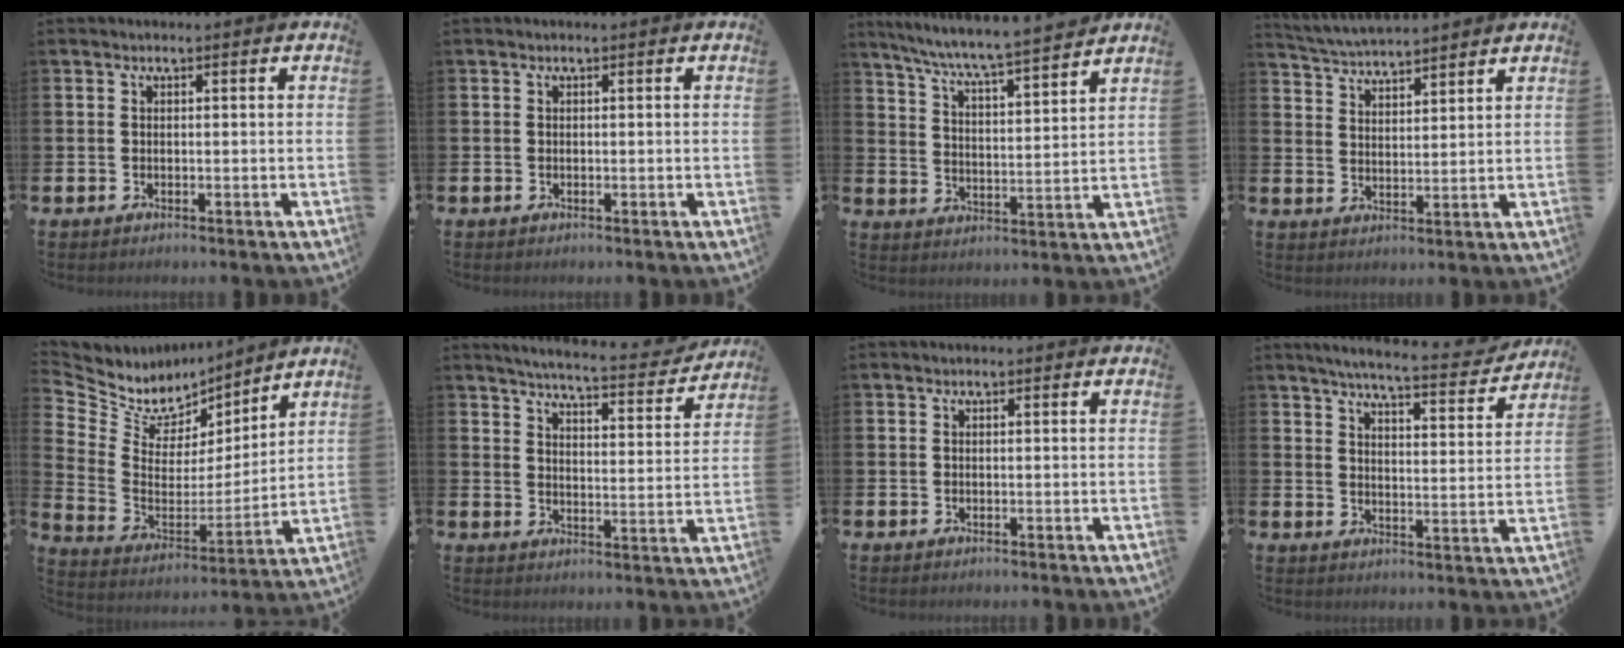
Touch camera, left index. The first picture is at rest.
{"total": 0.0}
{"total": 7.1, "force": [6.7, -0.2, 2.2], "torque": [-0.071, -0.052, 0.116]}
{"total": 4.5, "force": [4.5, 0.2, 0.1], "torque": [-0.027, -0.027, 0.081]}
{"total": 7.4, "force": [6.4, 3.8, 0.2], "torque": [-0.062, -0.048, 0.116]}
{"total": 5.5, "force": [5.4, 0.2, 1.4], "torque": [-0.036, -0.045, 0.086]}
{"total": 0.0}
{"total": 6.1, "force": [5.7, 0.3, 2.0], "torque": [-0.046, -0.042, 0.094]}